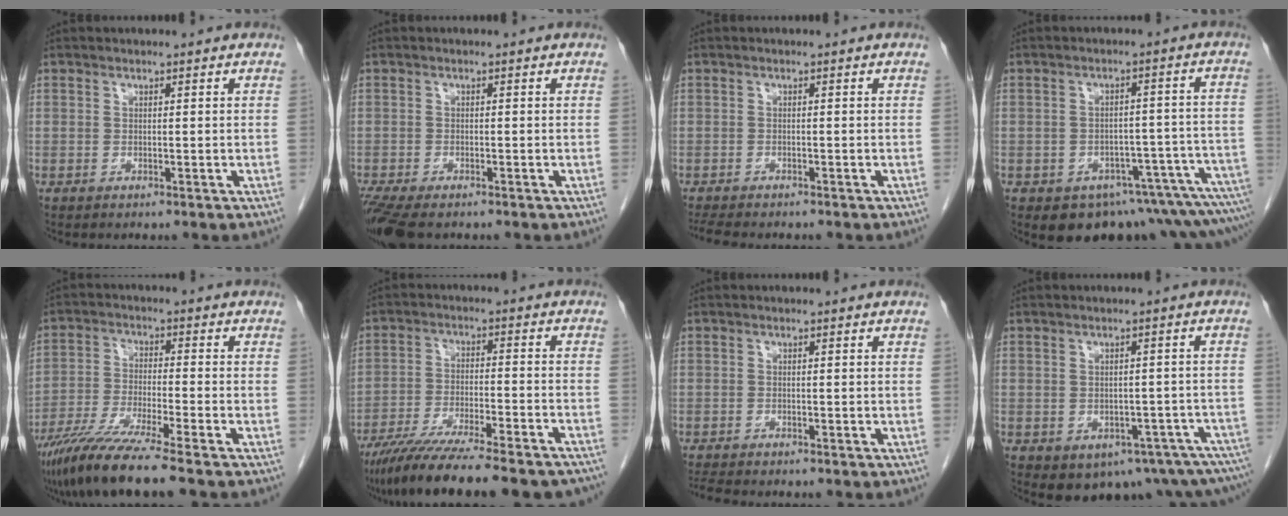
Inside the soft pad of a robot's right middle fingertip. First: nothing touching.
{"total": 7.1, "force": [-5.4, 2.3, 4.0], "torque": [-0.076, -0.016, -0.092]}
{"total": 5.2, "force": [-4.5, 0.9, 2.4], "torque": [-0.039, -0.012, -0.068]}
{"total": 13.9, "force": [-12.3, 3.5, 5.2], "torque": [0.003, 0.041, -0.141]}
{"total": 11.0, "force": [-8.5, -0.9, 6.8], "torque": [-0.121, -0.038, -0.151]}
{"total": 21.3, "force": [-18.3, 2.3, 10.6], "torque": [-0.128, -0.028, -0.268]}
{"total": 2.4, "force": [-2.3, 0.0, 0.8], "torque": [-0.019, -0.011, -0.038]}
{"total": 13.5, "force": [-9.4, 6.5, 7.2], "torque": [-0.062, 0.007, -0.102]}